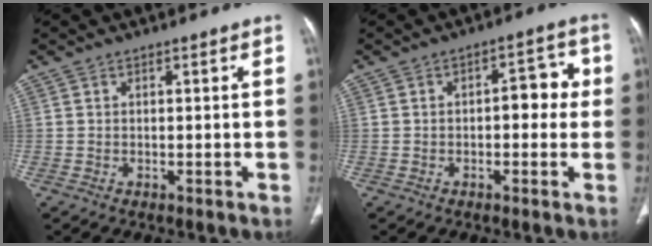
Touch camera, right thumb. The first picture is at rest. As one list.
[{"total": 6.1, "force": [0.0, 3.4, 5.1], "torque": [-0.035, 0.023, -0.007]}]